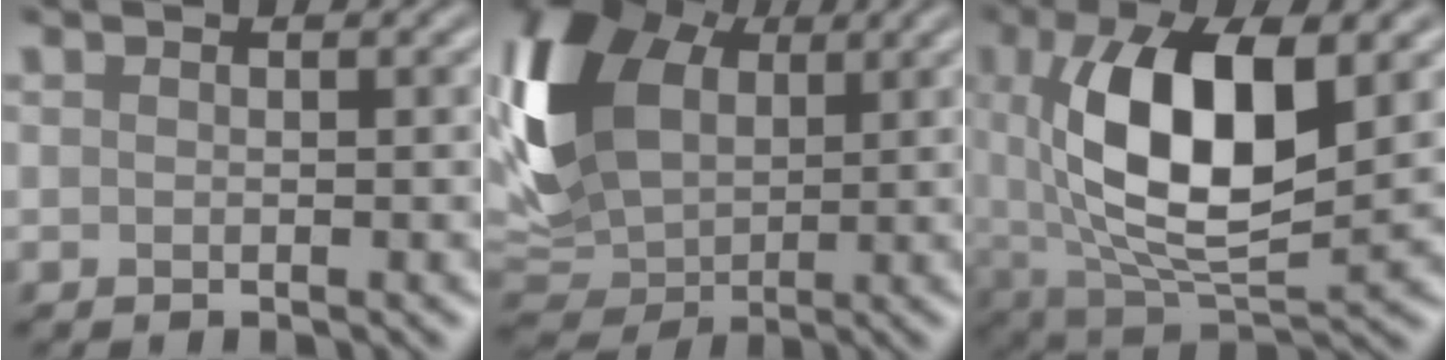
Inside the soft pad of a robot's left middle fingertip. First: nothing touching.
{"total": 11.7, "force": [3.5, 8.1, 7.6], "torque": [-0.200, 0.015, 0.063]}
{"total": 11.4, "force": [2.0, 5.0, 10.1], "torque": [-0.179, -0.001, 0.035]}